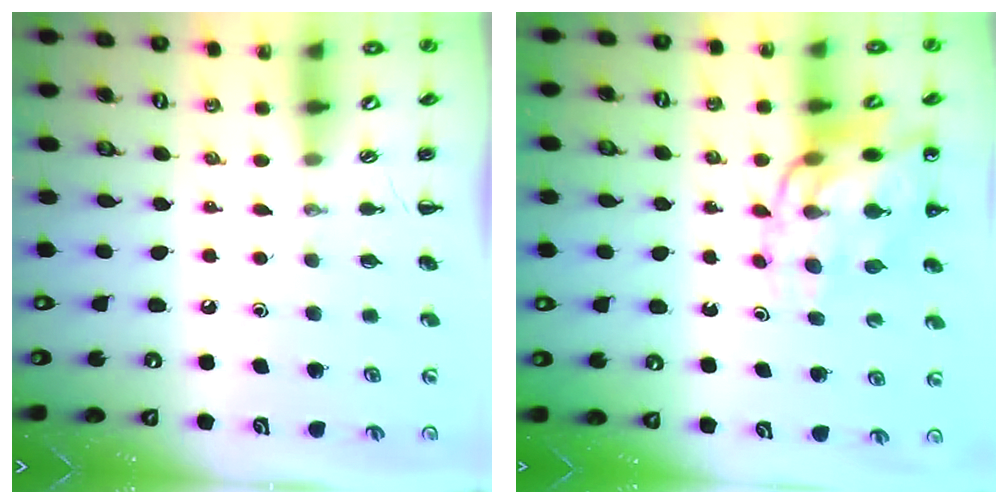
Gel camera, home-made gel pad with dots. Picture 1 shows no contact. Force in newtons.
{"total": 13.1, "press": 12.6, "slide": 3.5}